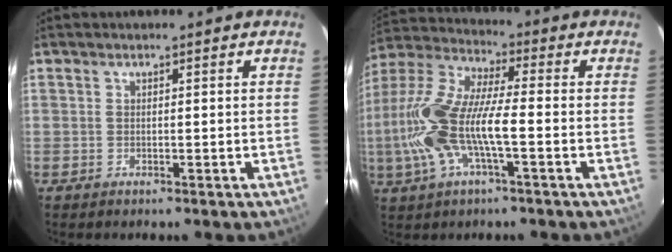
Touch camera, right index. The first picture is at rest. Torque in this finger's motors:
{"motor_torque": [1.15, -0.71, 0.67, 0.21]}